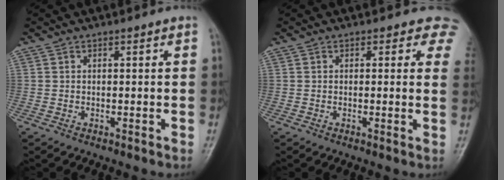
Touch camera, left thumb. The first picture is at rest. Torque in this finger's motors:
{"motor_torque": [2.08, 1.10, 1.08, -1.18, 0.01]}